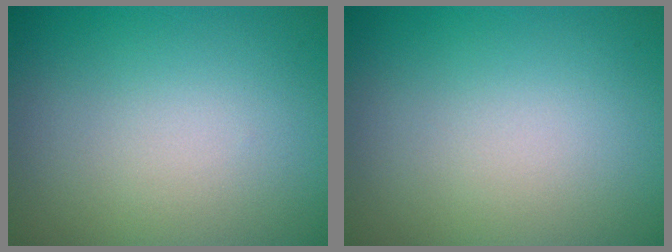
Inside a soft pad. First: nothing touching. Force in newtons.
{"total": 0.0}